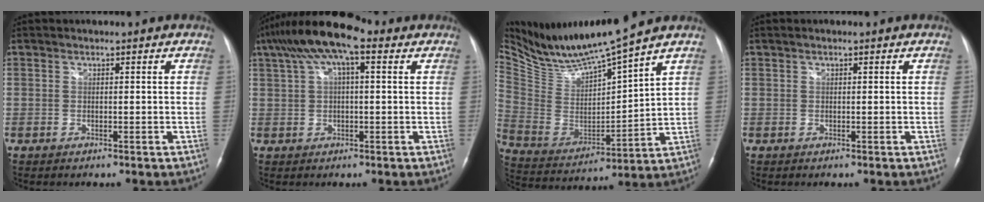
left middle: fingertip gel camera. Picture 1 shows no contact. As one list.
[{"total": 10.7, "force": [5.6, 3.1, 8.6], "torque": [-0.166, 0.045, 0.092]}, {"total": 14.3, "force": [13.1, -0.8, 5.7], "torque": [-0.120, -0.021, 0.254]}, {"total": 0.0}]